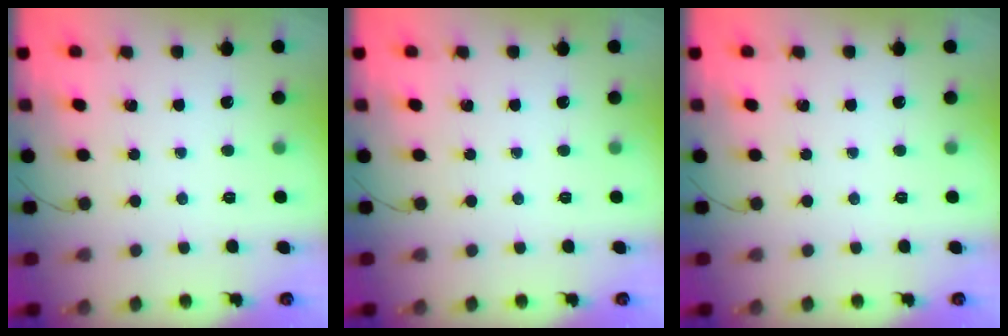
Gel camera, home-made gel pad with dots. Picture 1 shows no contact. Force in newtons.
{"total": 0.0}
{"total": 0.0}